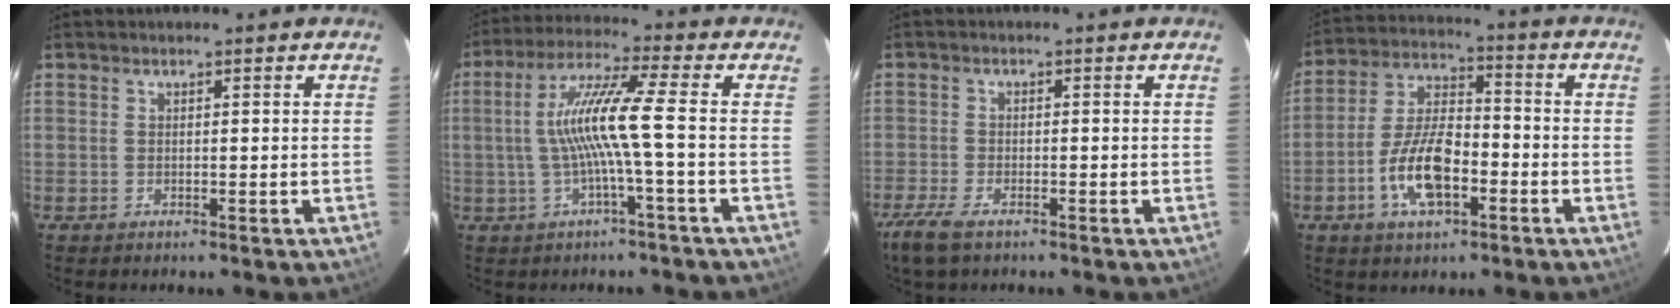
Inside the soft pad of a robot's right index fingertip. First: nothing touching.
{"total": 10.0, "force": [-1.2, -1.1, 9.9], "torque": [-0.192, 0.008, -0.019]}
{"total": 5.9, "force": [-4.2, 2.0, 3.6], "torque": [-0.100, -0.015, -0.083]}
{"total": 12.2, "force": [-4.8, 5.5, 9.8], "torque": [-0.204, 0.007, -0.085]}